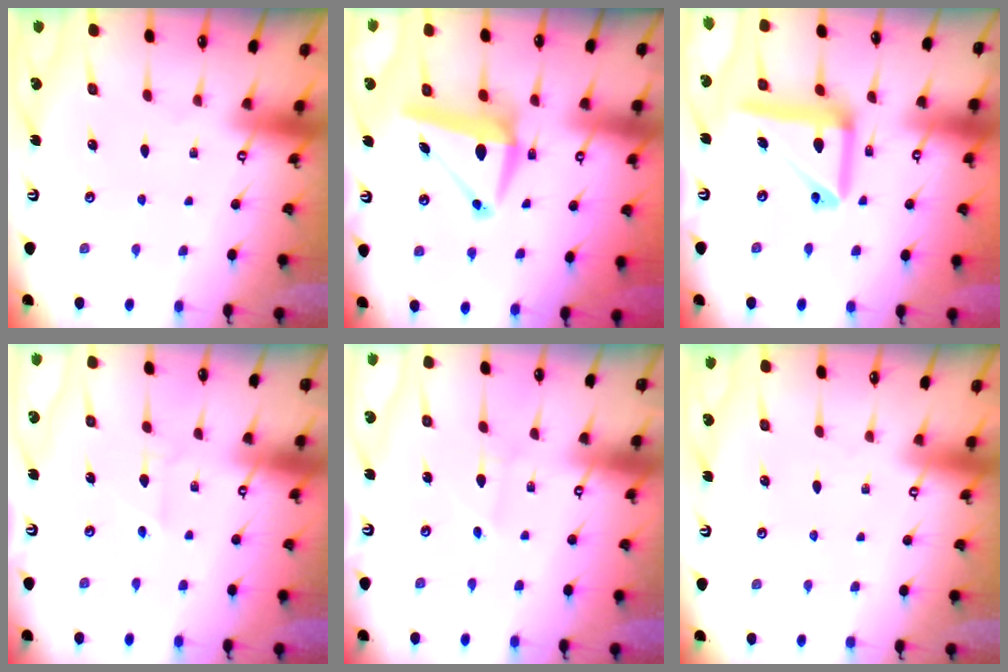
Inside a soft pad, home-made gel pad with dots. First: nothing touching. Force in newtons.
{"total": 8.9, "press": 8.7, "slide": 1.6}
{"total": 15.2, "press": 15.1, "slide": 1.7}
{"total": 2.8, "press": 2.6, "slide": 0.9}
{"total": 2.0, "press": 2.0, "slide": 0.2}
{"total": 0.0}